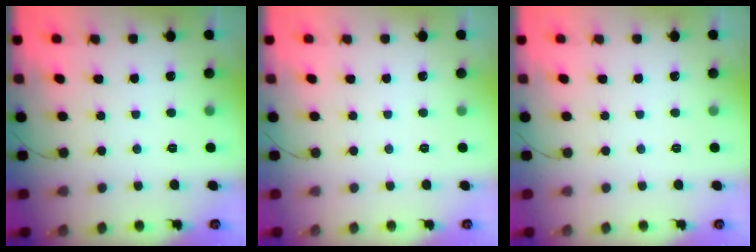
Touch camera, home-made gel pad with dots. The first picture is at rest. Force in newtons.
{"total": 0.0}
{"total": 0.0}